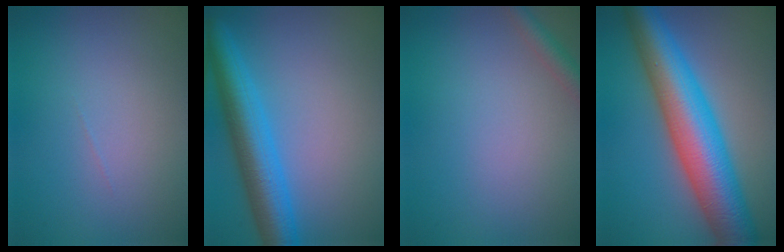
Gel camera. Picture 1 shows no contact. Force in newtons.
{"total": 6.5, "press": 6.5, "slide": 0.3}
{"total": 1.9, "press": 1.9, "slide": 0.1}
{"total": 10.6, "press": 10.6, "slide": 0.1}